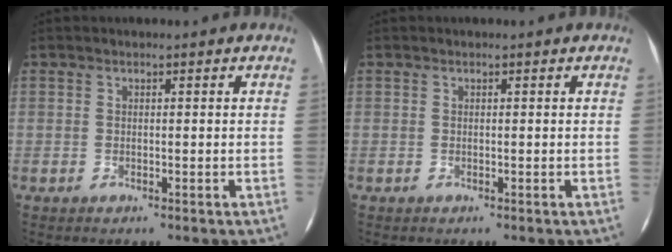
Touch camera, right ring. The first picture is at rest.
{"total": 0.0}